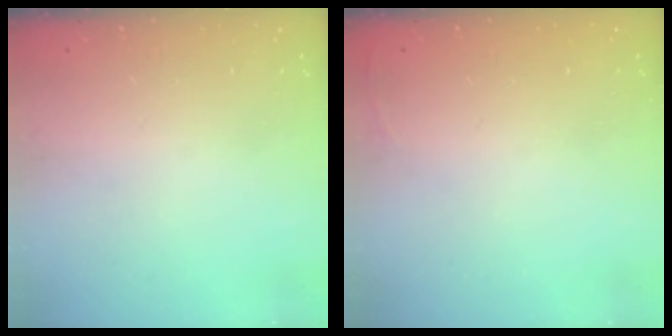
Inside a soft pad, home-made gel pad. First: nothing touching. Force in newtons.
{"total": 2.7, "press": 2.6, "slide": 1.0}